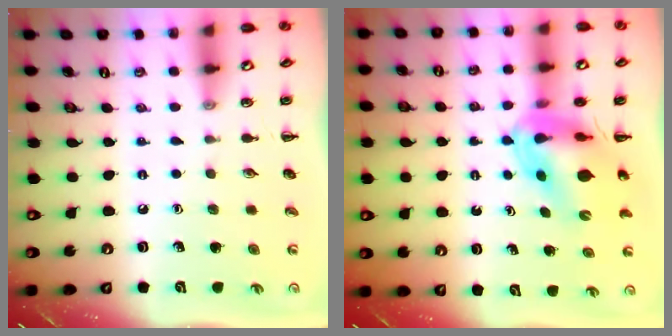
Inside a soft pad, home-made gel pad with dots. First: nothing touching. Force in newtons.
{"total": 11.6, "press": 11.0, "slide": 3.6}